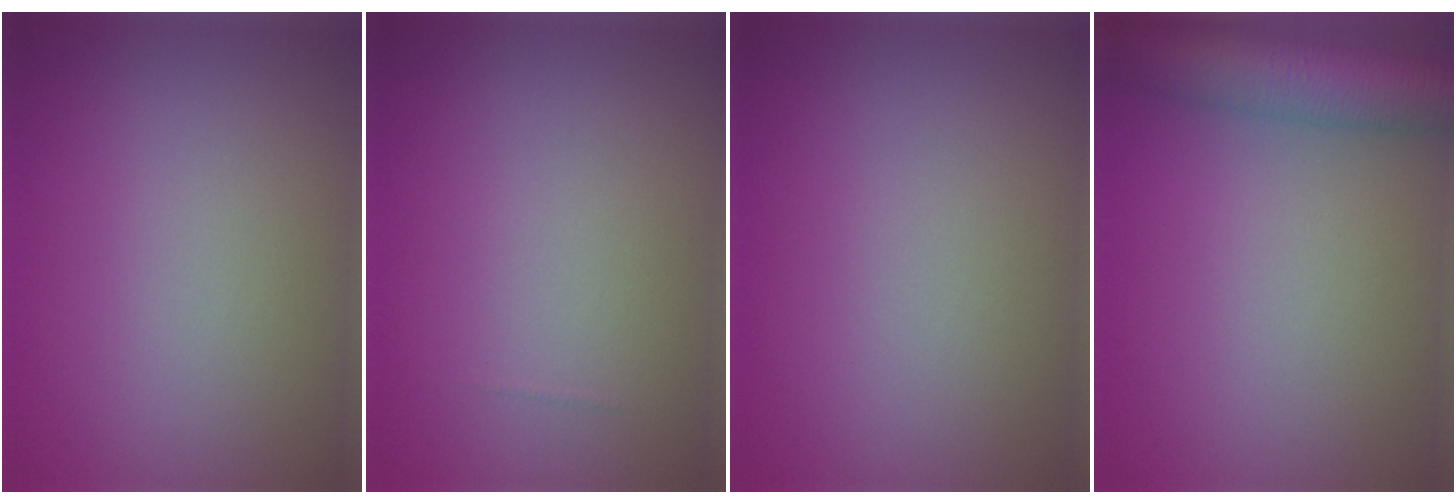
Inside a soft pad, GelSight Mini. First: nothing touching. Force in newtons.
{"total": 0.0}
{"total": 0.0}
{"total": 8.5, "press": 8.5, "slide": 0.5}